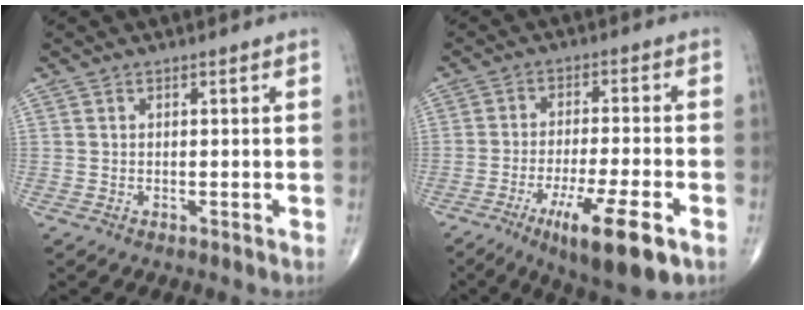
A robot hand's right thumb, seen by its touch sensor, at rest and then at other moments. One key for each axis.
{"total": 13.3, "fx": -6.6, "fy": 2.7, "fz": 11.2, "tx": -0.188, "ty": 0.006, "tz": -0.101}